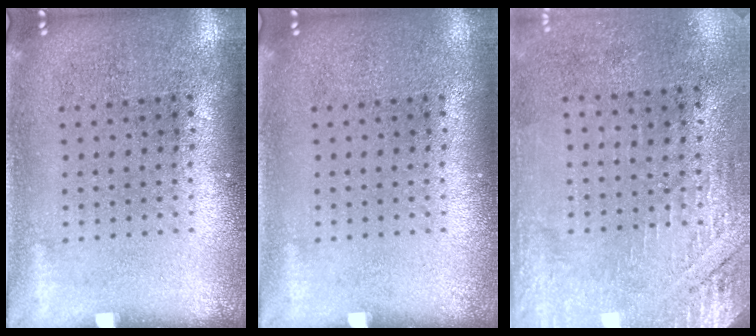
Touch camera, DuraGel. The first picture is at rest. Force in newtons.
{"total": 0.0}
{"total": 2.8, "press": 2.5, "slide": 1.3}